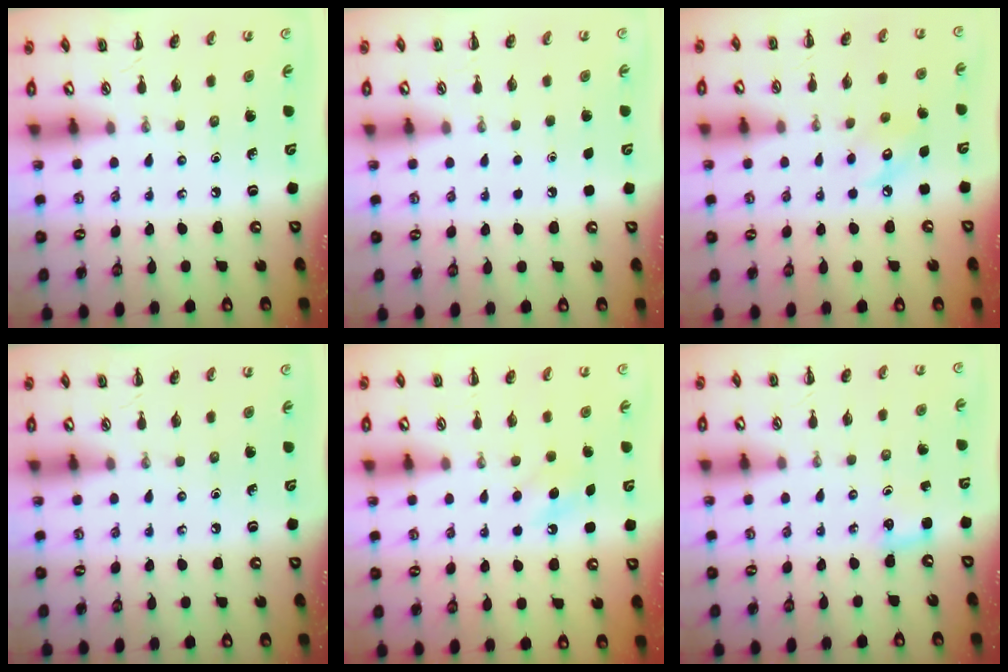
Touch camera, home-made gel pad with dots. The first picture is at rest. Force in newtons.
{"total": 1.6, "press": 1.6, "slide": 0.1}
{"total": 6.1, "press": 6.0, "slide": 1.0}
{"total": 0.0}
{"total": 6.2, "press": 6.0, "slide": 1.6}
{"total": 2.8, "press": 2.6, "slide": 0.9}